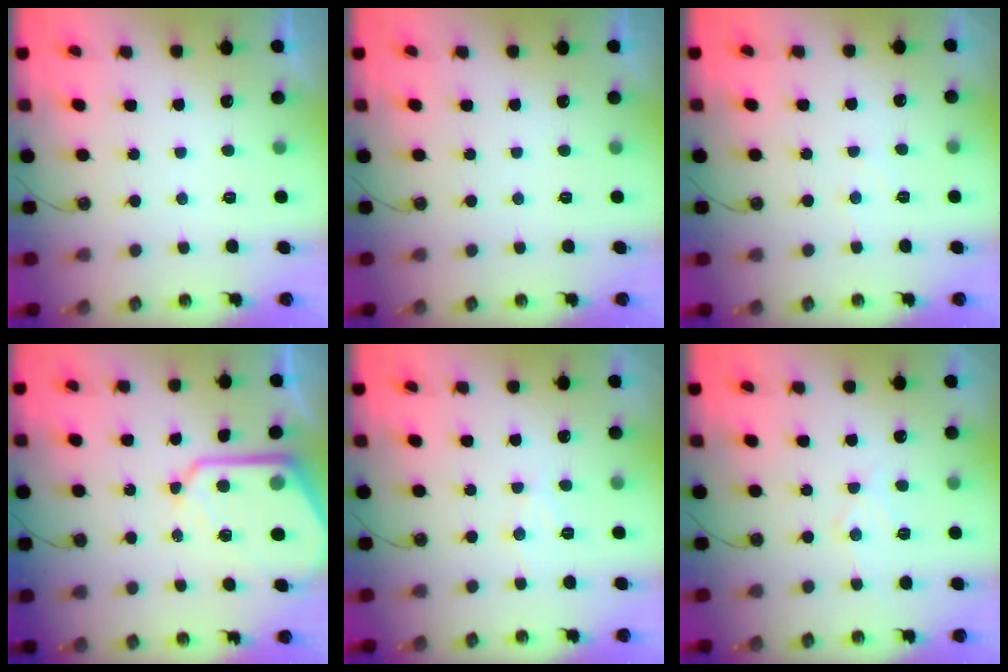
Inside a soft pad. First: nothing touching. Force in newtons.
{"total": 0.0}
{"total": 4.1, "press": 4.0, "slide": 0.7}
{"total": 12.5, "press": 12.4, "slide": 1.3}
{"total": 6.4, "press": 6.4, "slide": 0.1}
{"total": 7.4, "press": 7.4, "slide": 0.4}